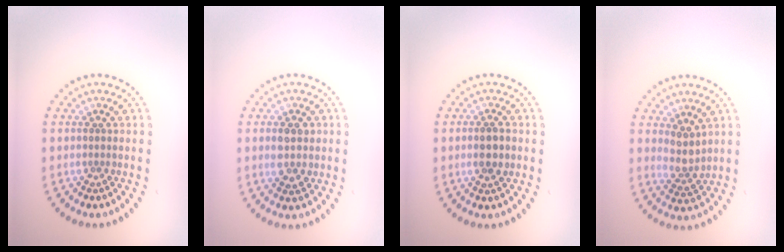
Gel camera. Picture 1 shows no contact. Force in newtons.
{"total": 2.6, "press": 2.6, "slide": 0.2}
{"total": 2.5, "press": 2.5, "slide": 0.6}
{"total": 2.6, "press": 2.2, "slide": 1.5}